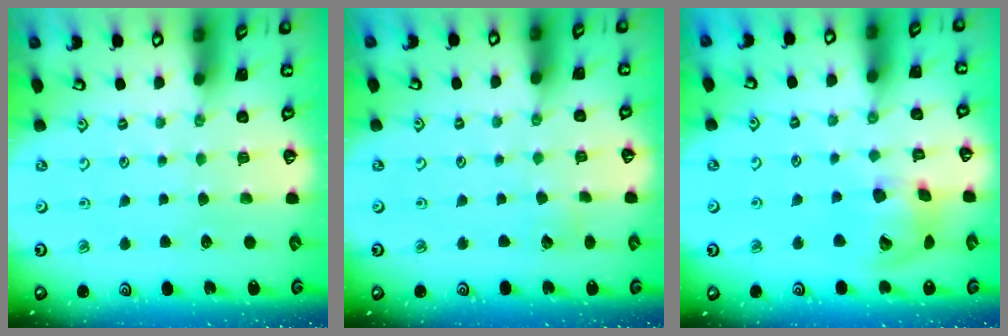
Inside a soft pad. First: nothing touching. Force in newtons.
{"total": 2.7, "press": 2.7, "slide": 0.2}
{"total": 14.9, "press": 14.7, "slide": 2.4}